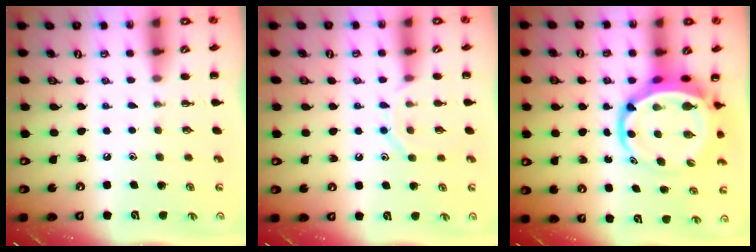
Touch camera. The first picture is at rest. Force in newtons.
{"total": 8.8, "press": 8.8, "slide": 0.7}
{"total": 9.5, "press": 9.0, "slide": 3.1}